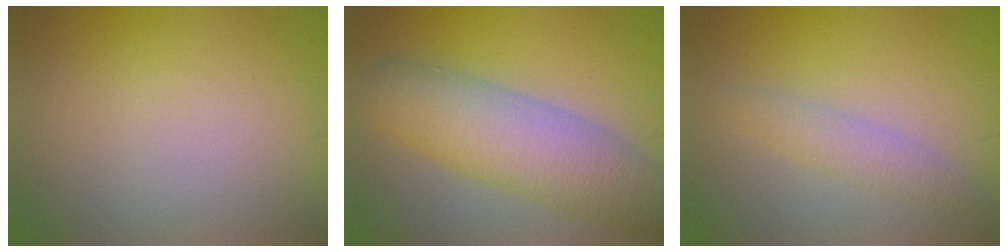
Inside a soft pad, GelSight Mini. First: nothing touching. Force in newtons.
{"total": 7.3, "press": 7.3, "slide": 0.3}
{"total": 2.1, "press": 2.1, "slide": 0.1}